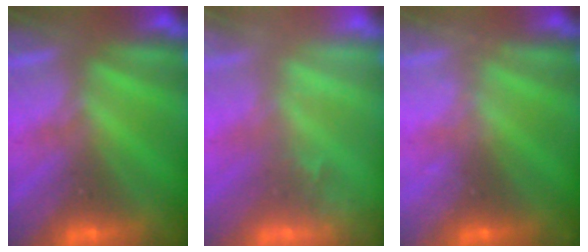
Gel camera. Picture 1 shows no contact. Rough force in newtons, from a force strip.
{"total": 2.3}
{"total": 2.4}